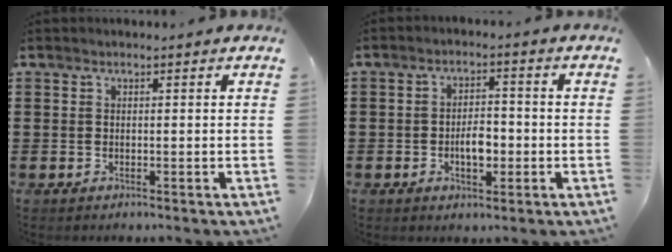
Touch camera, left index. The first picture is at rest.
{"total": 4.6, "force": [-1.1, 2.4, 3.8], "torque": [-0.052, -0.001, -0.024]}